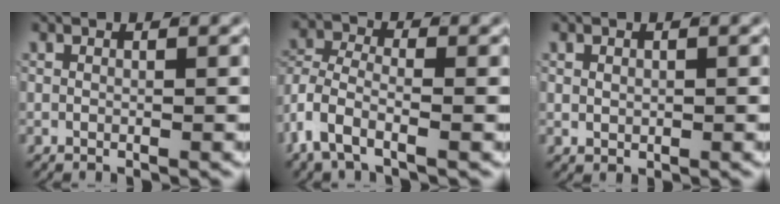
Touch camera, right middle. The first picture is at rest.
{"total": 5.5, "force": [-1.4, 3.9, 3.6], "torque": [-0.101, -0.021, -0.023]}
{"total": 0.9, "force": [0.3, 0.6, 0.5], "torque": [-0.013, -0.002, 0.013]}